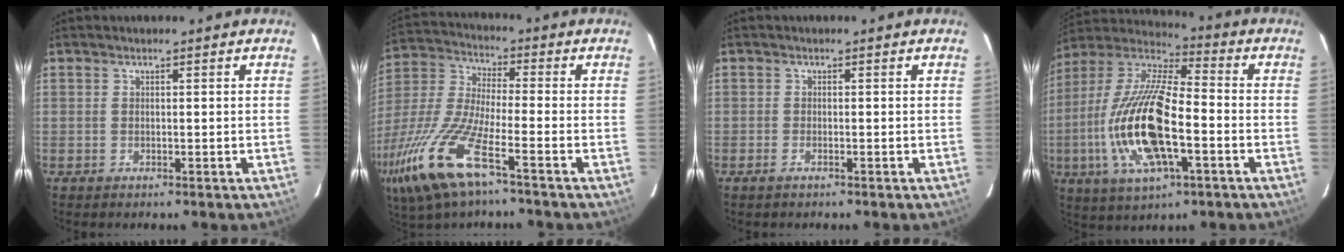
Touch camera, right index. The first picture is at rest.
{"total": 19.6, "force": [-10.8, 4.5, 15.7], "torque": [-0.349, -0.045, -0.218]}
{"total": 1.0, "force": [-0.8, 0.2, 0.6], "torque": [-0.016, -0.001, -0.016]}
{"total": 21.1, "force": [-5.4, 7.6, 18.9], "torque": [-0.389, -0.016, -0.107]}